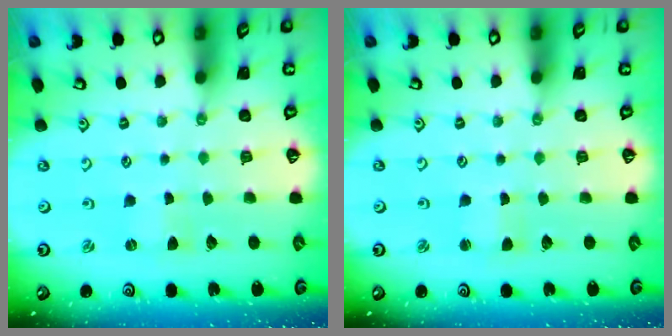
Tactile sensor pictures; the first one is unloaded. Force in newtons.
{"total": 2.1, "press": 2.1, "slide": 0.3}